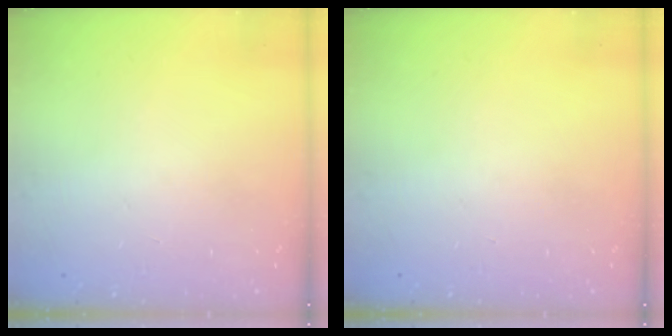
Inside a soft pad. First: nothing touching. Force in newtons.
{"total": 0.0}